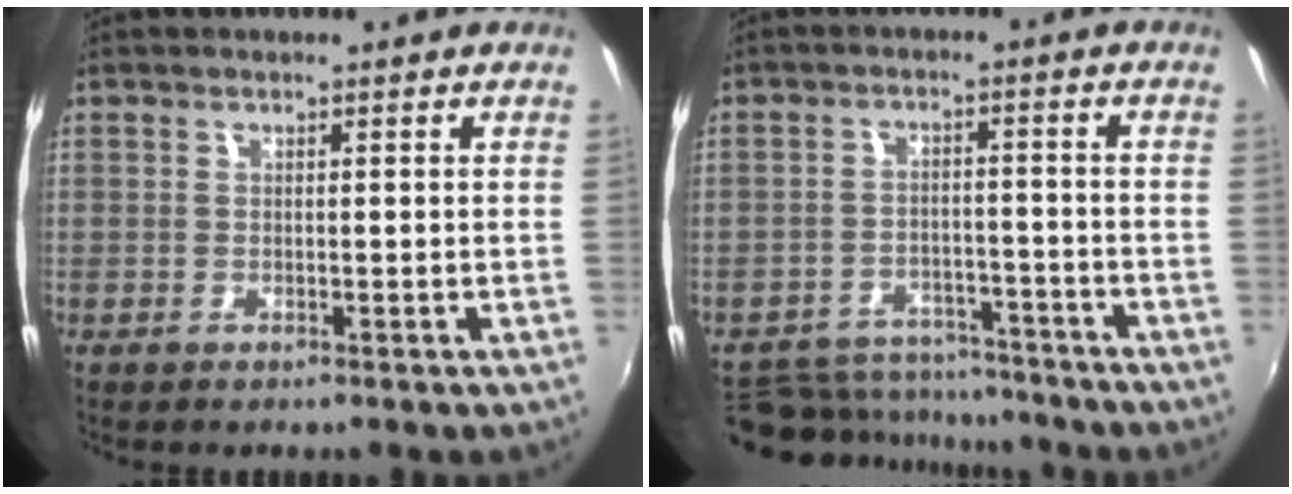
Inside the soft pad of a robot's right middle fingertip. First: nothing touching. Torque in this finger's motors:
{"motor_torque": [-0.44, -0.70, -0.05, -0.04]}